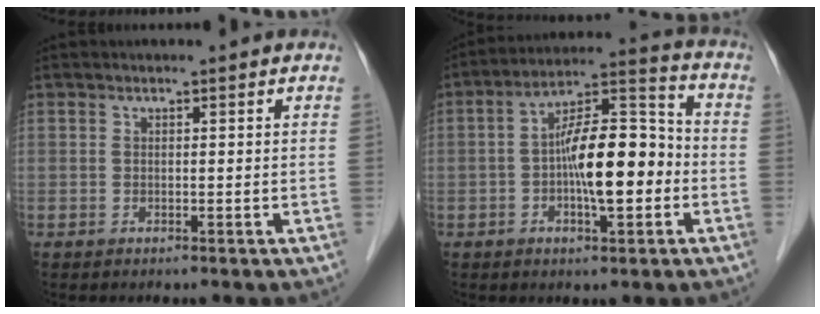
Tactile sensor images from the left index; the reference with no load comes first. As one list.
[{"total": 12.1, "force": [-2.4, 3.5, 11.4], "torque": [-0.203, 0.023, -0.040]}]